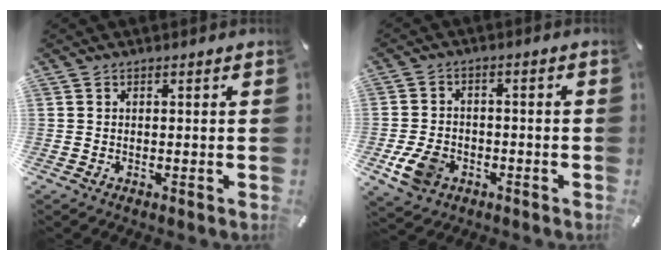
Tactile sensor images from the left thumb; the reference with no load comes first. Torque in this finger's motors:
{"motor_torque": [-0.29, 0.52, 0.43, 0.41, 0.19]}